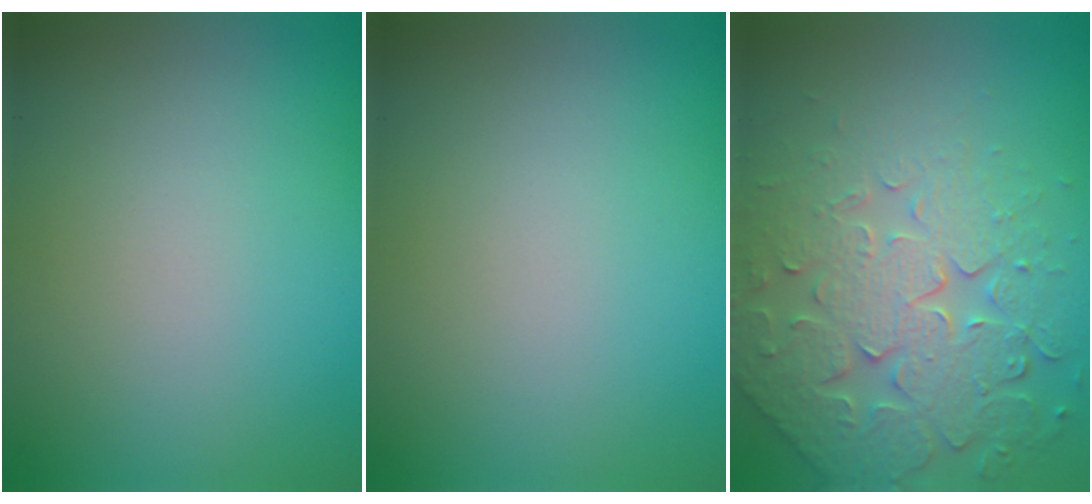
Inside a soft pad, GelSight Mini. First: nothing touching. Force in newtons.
{"total": 0.0}
{"total": 6.6, "press": 5.5, "slide": 3.6}